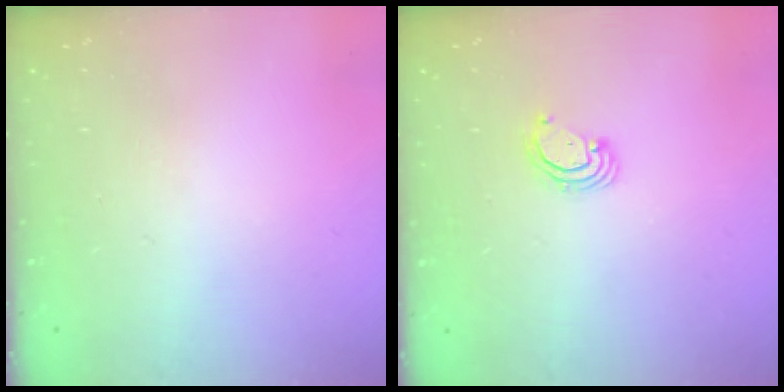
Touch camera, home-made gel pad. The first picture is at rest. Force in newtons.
{"total": 2.4, "press": 2.4, "slide": 0.2}